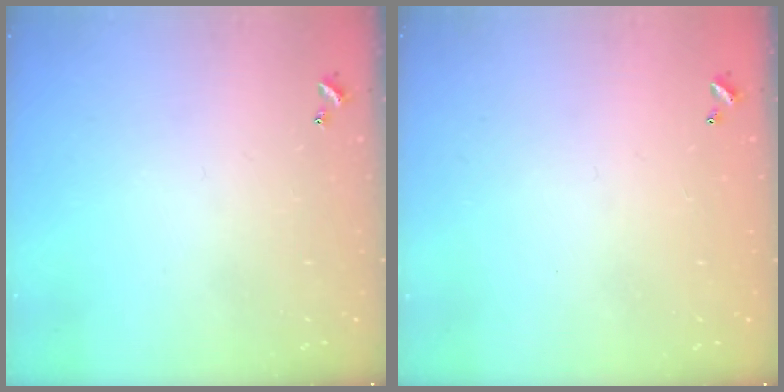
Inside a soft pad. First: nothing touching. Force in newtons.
{"total": 2.9, "press": 2.9, "slide": 0.1}